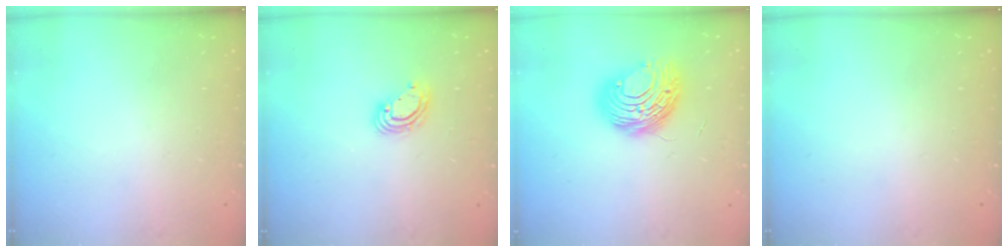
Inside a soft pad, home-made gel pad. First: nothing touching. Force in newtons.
{"total": 6.6, "press": 6.6, "slide": 0.9}
{"total": 10.6, "press": 10.5, "slide": 1.5}
{"total": 0.0}